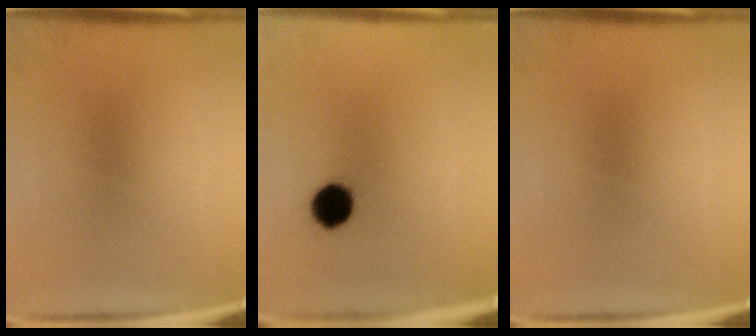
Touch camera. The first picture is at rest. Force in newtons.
{"total": 6.8}
{"total": 0.0}